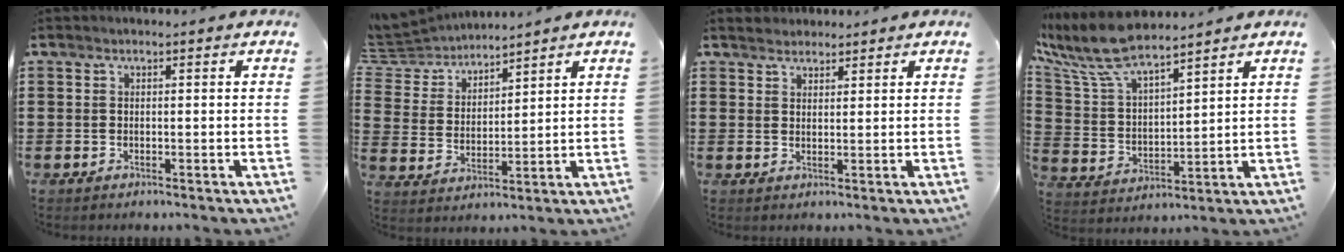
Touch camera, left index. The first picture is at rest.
{"total": 5.4, "force": [5.1, 1.8, 0.1], "torque": [-0.037, -0.028, 0.089]}
{"total": 1.9, "force": [1.8, 0.7, -0.1], "torque": [-0.002, 0.005, 0.036]}
{"total": 9.3, "force": [8.1, 1.9, 4.1], "torque": [-0.121, -0.038, 0.142]}